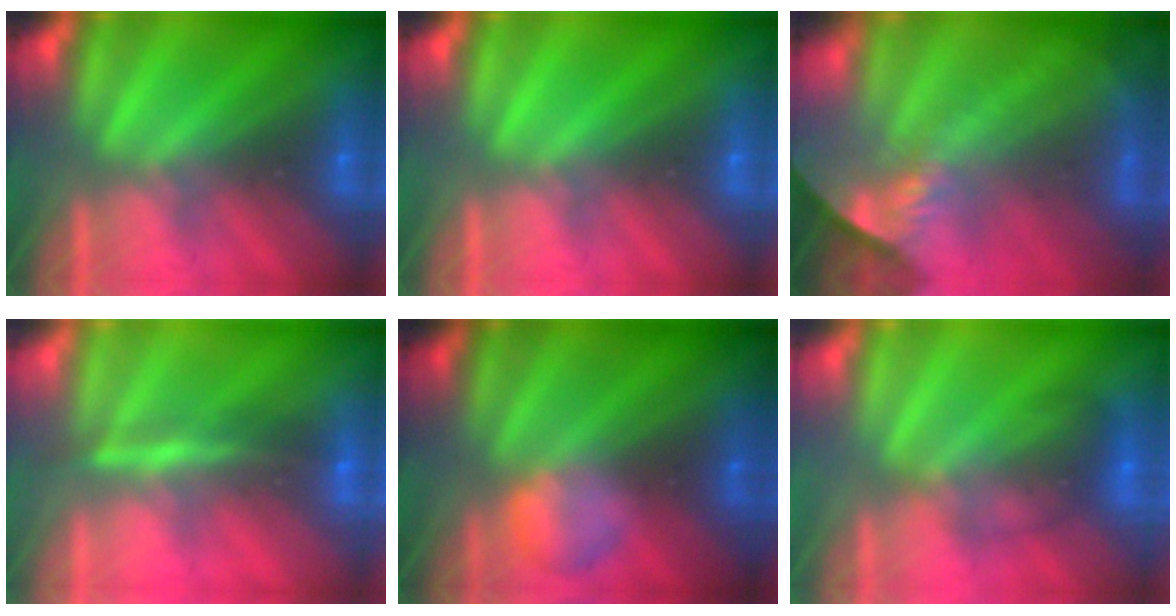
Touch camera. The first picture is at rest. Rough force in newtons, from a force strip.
{"total": 0.0}
{"total": 7.8}
{"total": 4.6}
{"total": 2.3}
{"total": 1.7}